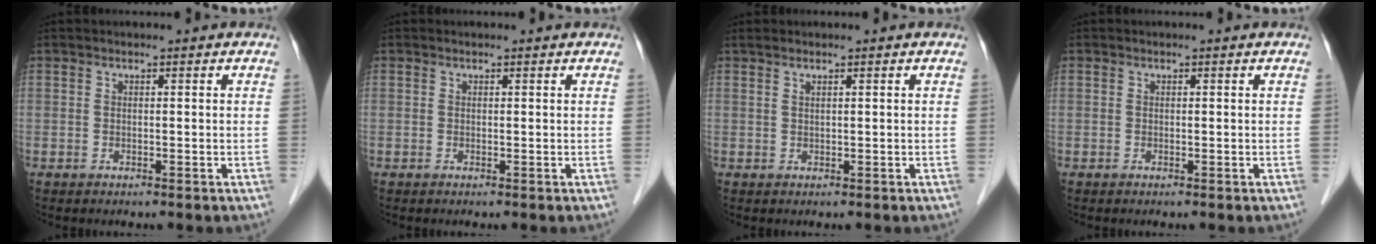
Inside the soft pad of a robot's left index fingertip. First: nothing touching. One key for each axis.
{"total": 0.0}
{"total": 0.9, "fx": 0.6, "fy": -0.2, "fz": 0.7, "tx": -0.021, "ty": 0.010, "tz": 0.017}
{"total": 0.0}